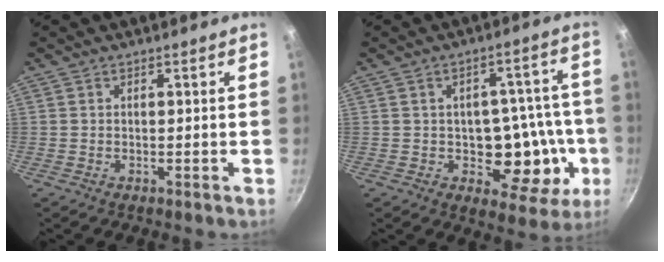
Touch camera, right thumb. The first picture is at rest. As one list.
[{"total": 14.7, "force": [-3.1, 9.6, 10.7], "torque": [-0.084, 0.016, -0.037]}]